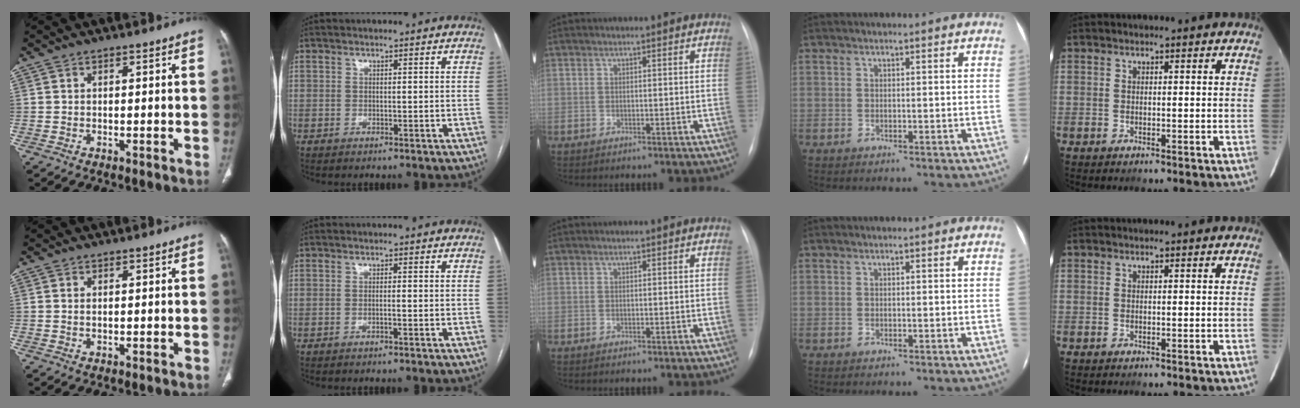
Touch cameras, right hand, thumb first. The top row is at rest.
{"thumb": {"total": 0.9, "force": [0.3, 0.4, 0.7], "torque": [-0.016, -0.001, 0.008]}, "index": {"total": 0.7, "force": [-0.3, -0.1, 0.6], "torque": [-0.008, 0.002, -0.005]}}